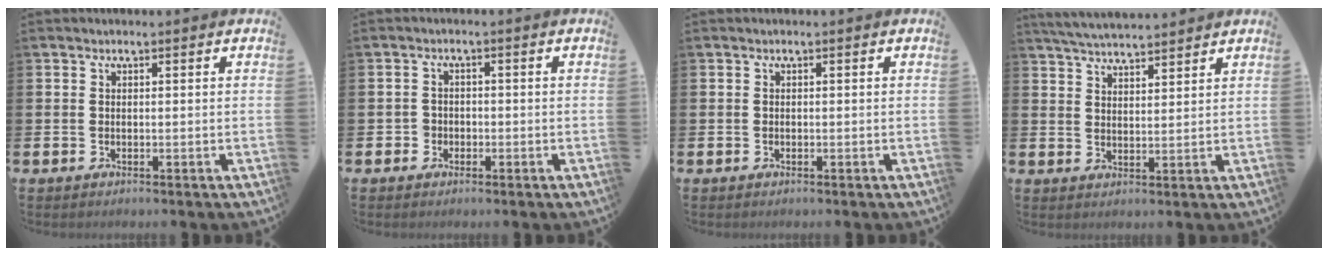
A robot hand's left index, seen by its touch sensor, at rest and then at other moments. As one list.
[{"total": 1.8, "force": [-0.9, 1.6, 0.0], "torque": [-0.001, 0.003, -0.023]}, {"total": 0.0}, {"total": 4.5, "force": [4.5, 0.2, 0.4], "torque": [-0.018, -0.024, 0.080]}]